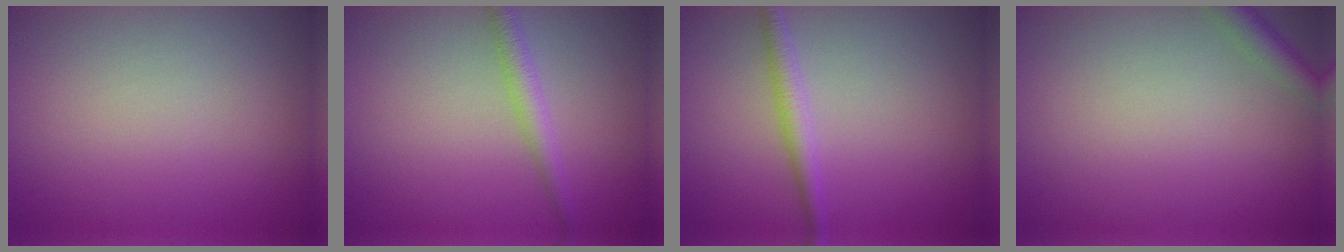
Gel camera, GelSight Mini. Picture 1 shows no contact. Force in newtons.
{"total": 2.0, "press": 2.0, "slide": 0.0}
{"total": 2.0, "press": 2.0, "slide": 0.1}
{"total": 2.2, "press": 2.2, "slide": 0.2}